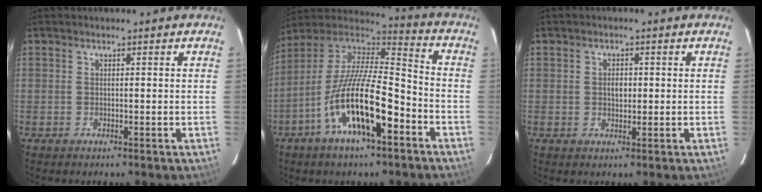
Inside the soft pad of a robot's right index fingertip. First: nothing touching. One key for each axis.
{"total": 19.3, "fx": -8.8, "fy": 5.9, "fz": 16.1, "tx": -0.296, "ty": -0.020, "tz": -0.166}
{"total": 2.3, "fx": 0.1, "fy": 1.6, "fz": 1.6, "tx": -0.026, "ty": 0.005, "tz": 0.001}